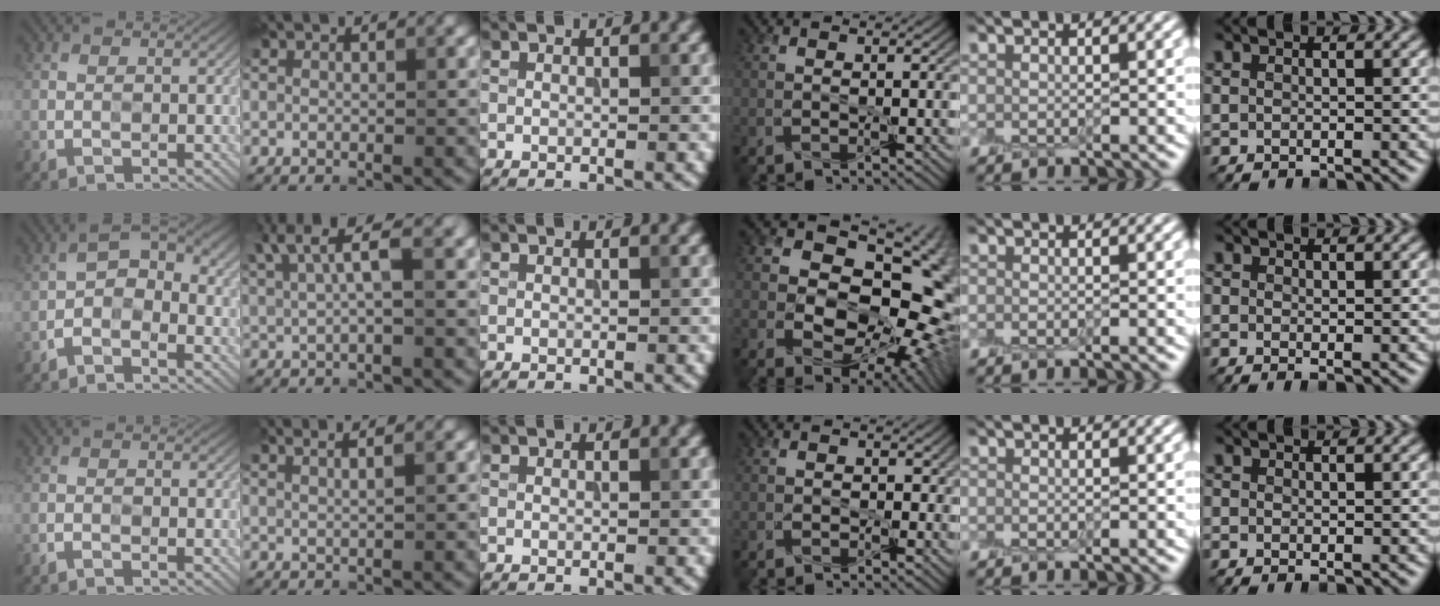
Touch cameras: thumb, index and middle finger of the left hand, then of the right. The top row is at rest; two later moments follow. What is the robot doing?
{"motion": "peel", "object": "aluminum foil"}